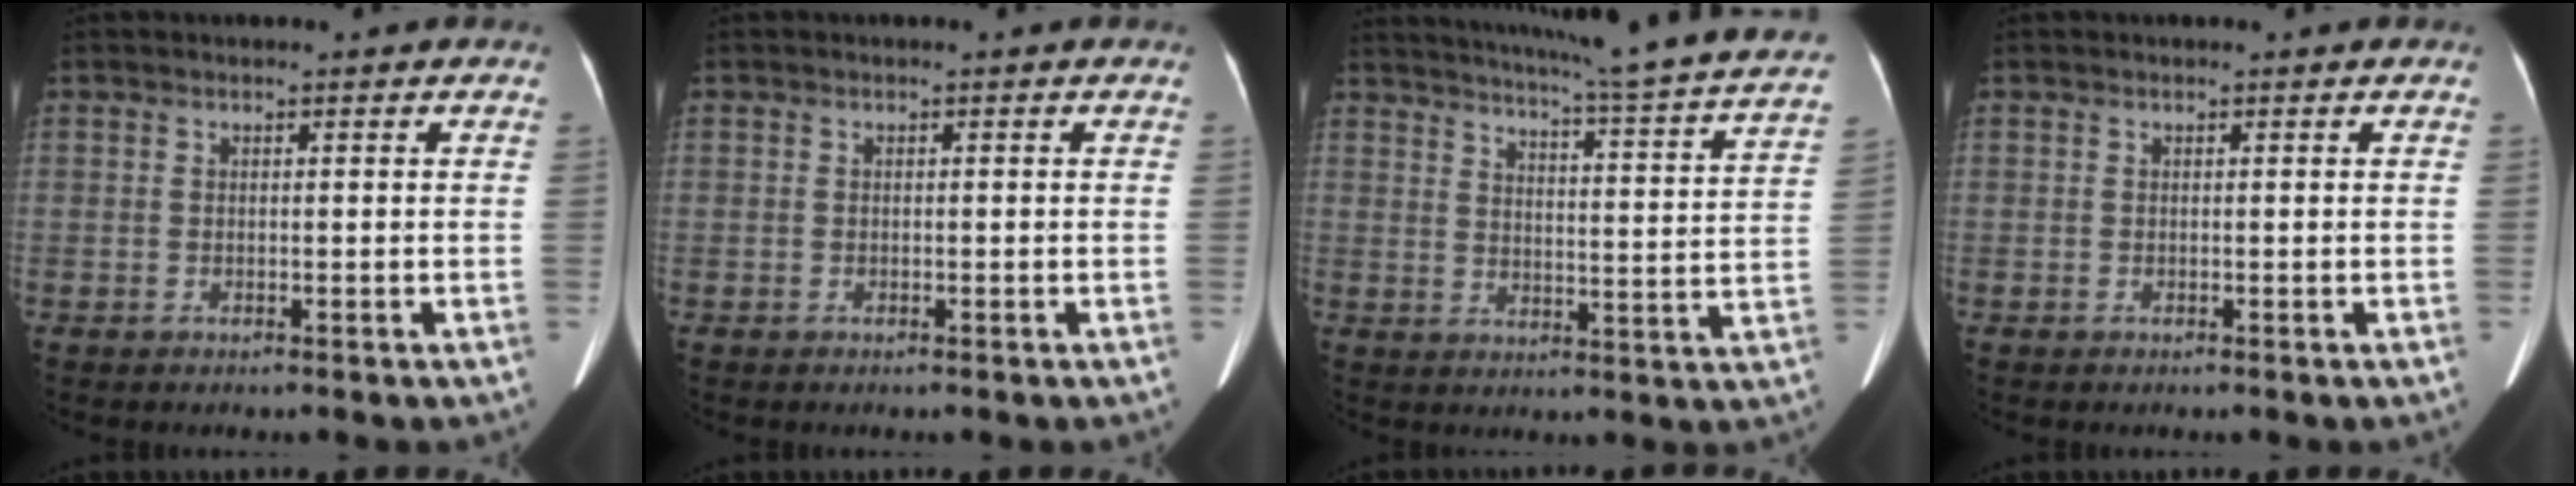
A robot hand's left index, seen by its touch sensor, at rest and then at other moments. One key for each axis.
{"total": 0.0}
{"total": 27.1, "fx": 24.4, "fy": -0.4, "fz": 11.8, "tx": -0.188, "ty": -0.069, "tz": 0.297}
{"total": 0.0}